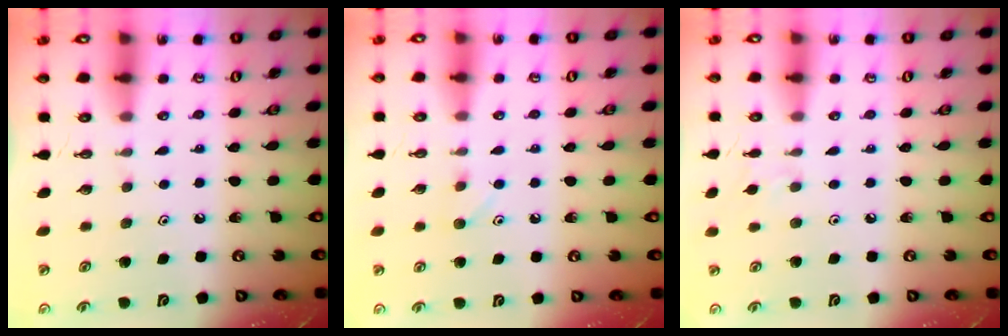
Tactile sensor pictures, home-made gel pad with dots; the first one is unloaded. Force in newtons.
{"total": 4.2, "press": 4.2, "slide": 0.6}
{"total": 2.3, "press": 2.3, "slide": 0.6}